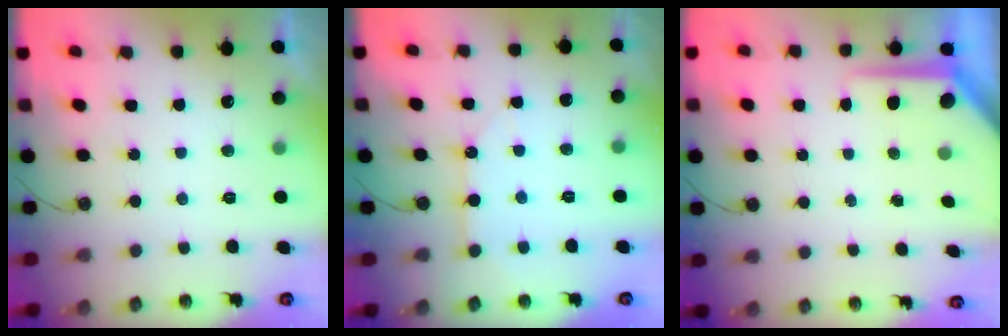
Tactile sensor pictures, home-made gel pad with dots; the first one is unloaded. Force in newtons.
{"total": 7.0, "press": 7.0, "slide": 0.2}
{"total": 7.5, "press": 7.5, "slide": 0.5}